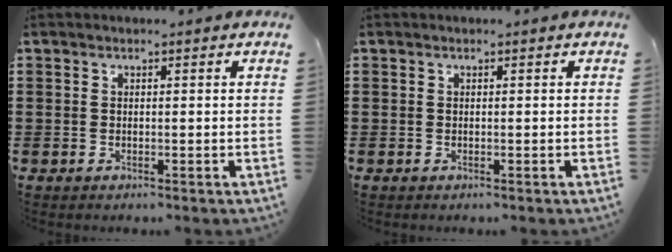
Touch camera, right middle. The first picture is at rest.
{"total": 0.0}